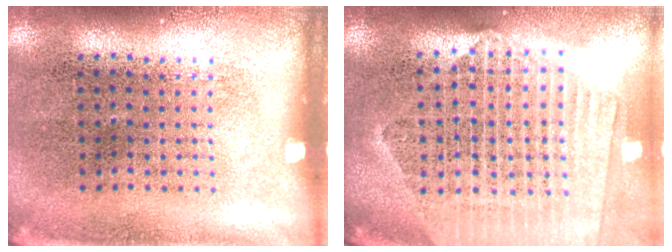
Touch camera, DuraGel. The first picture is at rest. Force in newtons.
{"total": 2.3, "press": 2.0, "slide": 1.1}